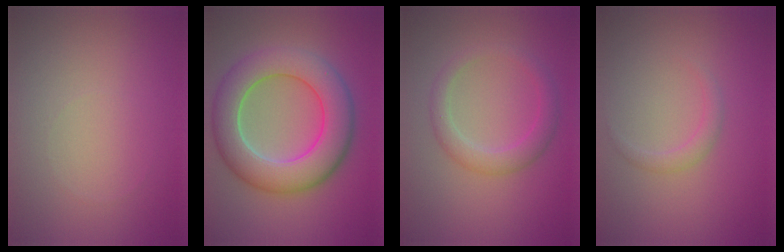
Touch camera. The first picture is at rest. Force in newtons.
{"total": 8.9, "press": 8.8, "slide": 0.6}
{"total": 2.8, "press": 2.8, "slide": 0.3}
{"total": 1.2, "press": 1.1, "slide": 0.1}